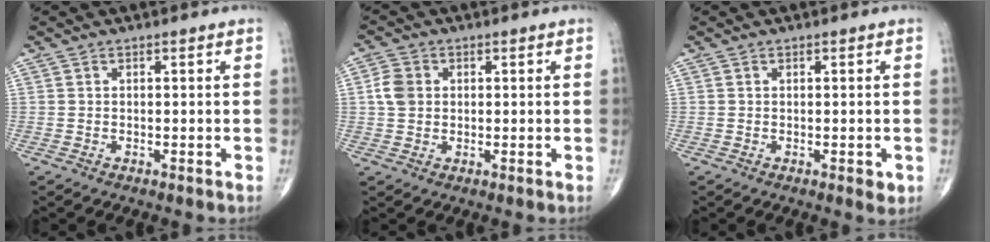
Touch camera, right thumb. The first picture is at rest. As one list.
[{"total": 4.1, "force": [0.6, 3.4, 2.3], "torque": [-0.040, 0.005, 0.006]}, {"total": 1.7, "force": [-0.4, 0.8, 1.4], "torque": [-0.009, -0.002, -0.004]}]